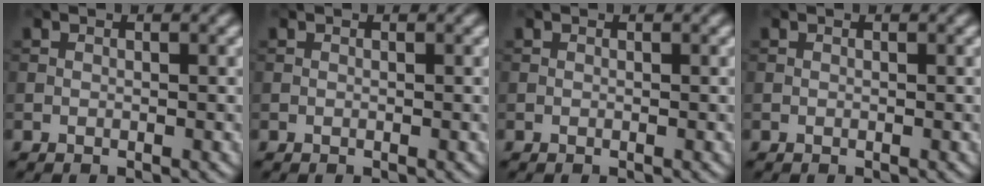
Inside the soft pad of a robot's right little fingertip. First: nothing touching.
{"total": 0.0}
{"total": 0.0}
{"total": 0.0}